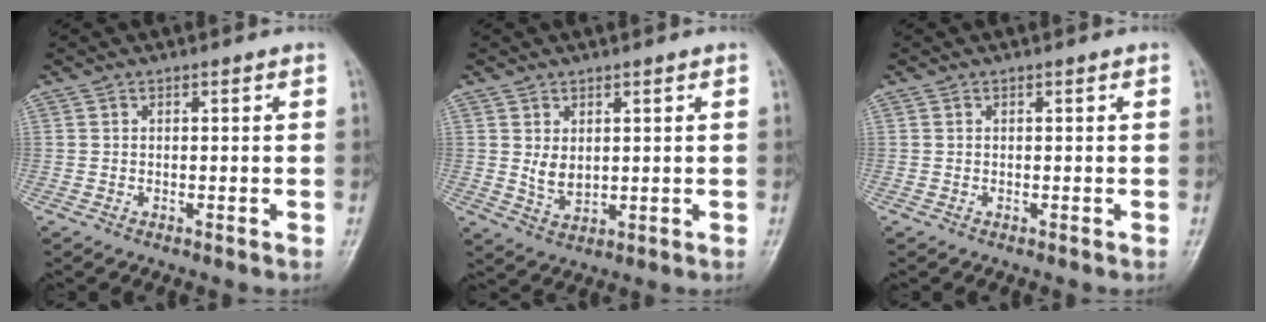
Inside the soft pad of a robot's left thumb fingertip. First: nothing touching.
{"total": 4.1, "force": [1.1, 2.6, 3.0], "torque": [-0.045, -0.016, 0.029]}
{"total": 0.0}